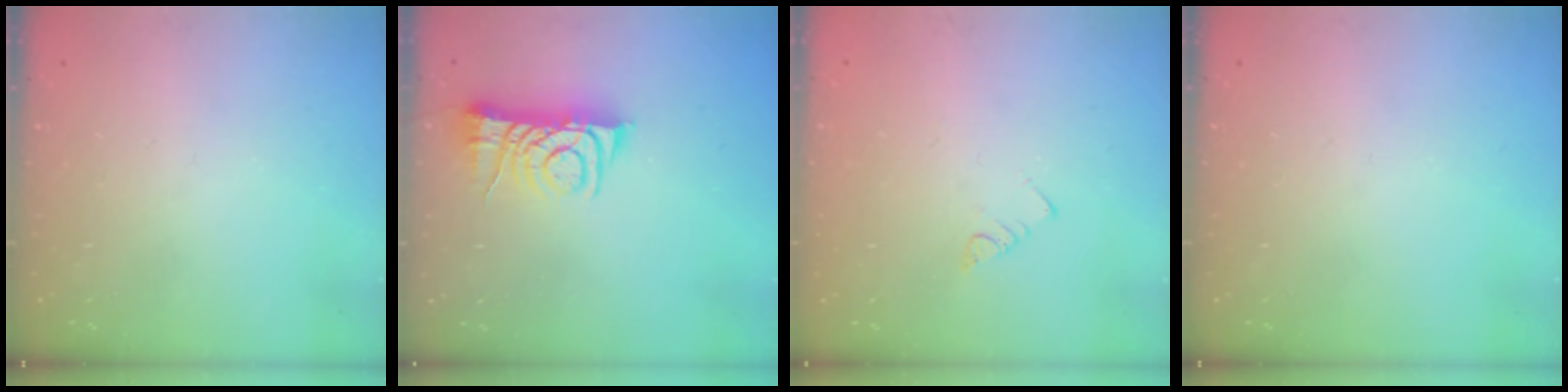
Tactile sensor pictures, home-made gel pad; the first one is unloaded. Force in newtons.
{"total": 6.9, "press": 6.9, "slide": 0.9}
{"total": 3.0, "press": 3.0, "slide": 0.2}
{"total": 0.0}